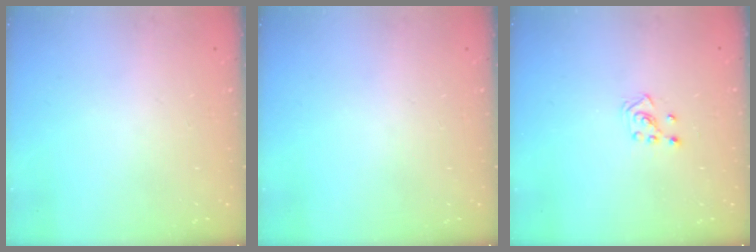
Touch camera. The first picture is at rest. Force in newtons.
{"total": 0.0}
{"total": 3.4, "press": 3.4, "slide": 0.6}